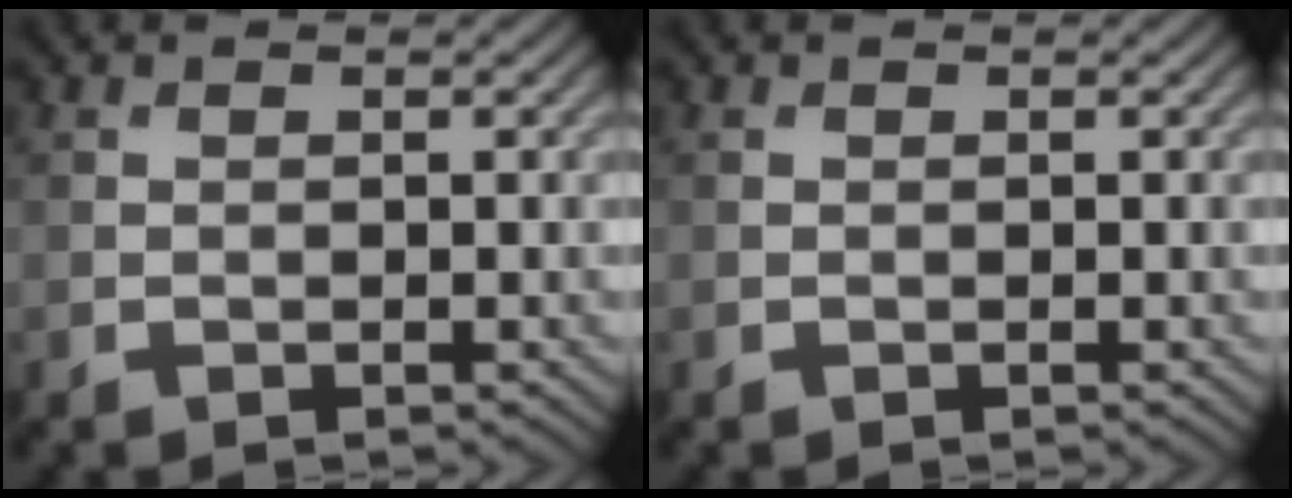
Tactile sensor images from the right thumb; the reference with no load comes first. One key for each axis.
{"total": 0.0}